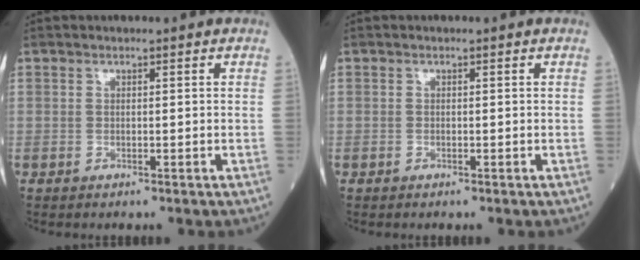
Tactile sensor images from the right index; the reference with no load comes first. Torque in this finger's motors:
{"motor_torque": [0.08, 0.01, 0.05, -0.01]}